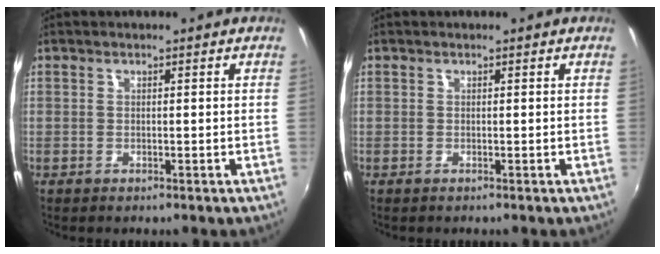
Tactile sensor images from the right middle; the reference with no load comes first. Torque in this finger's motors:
{"motor_torque": [0.00, 0.00, 0.00, 0.00]}